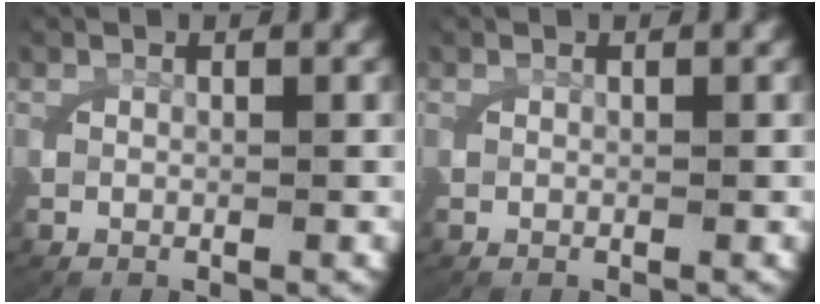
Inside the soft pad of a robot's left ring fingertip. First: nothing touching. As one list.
[{"total": 0.0}]